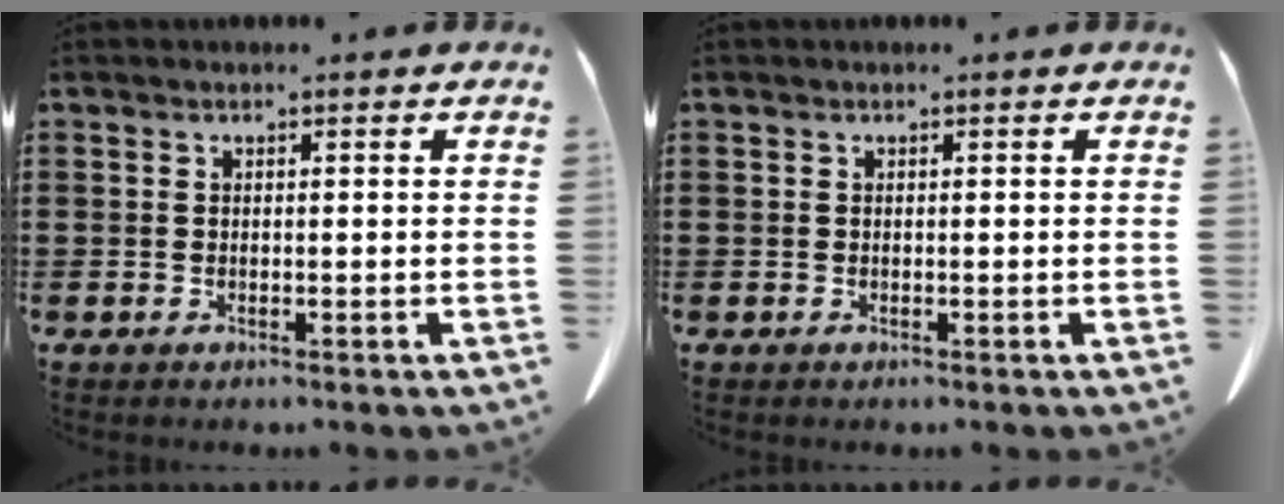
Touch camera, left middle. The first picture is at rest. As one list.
[{"total": 0.0}]